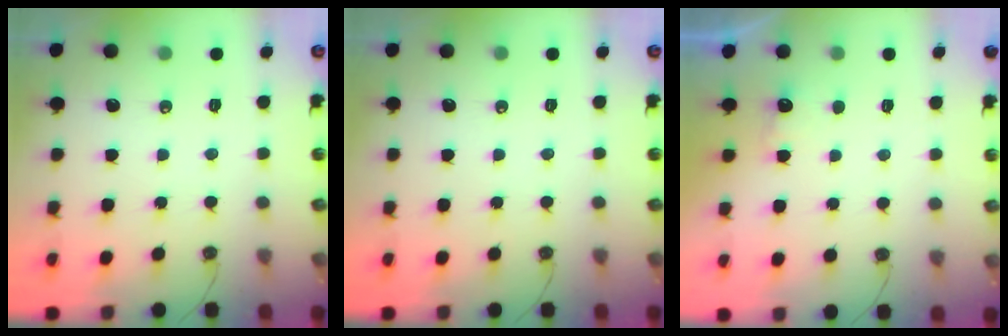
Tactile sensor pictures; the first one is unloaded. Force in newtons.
{"total": 0.0}
{"total": 3.2, "press": 3.1, "slide": 0.9}